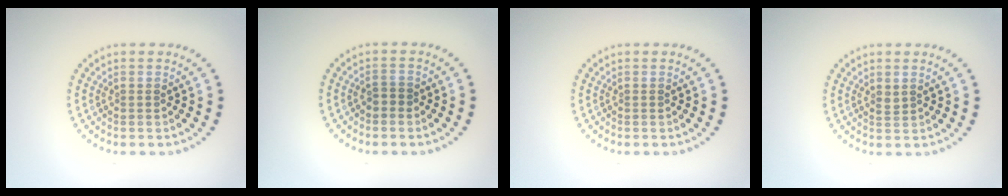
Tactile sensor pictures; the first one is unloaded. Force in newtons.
{"total": 0.9, "press": 0.9, "slide": 0.4}
{"total": 0.0}
{"total": 0.6, "press": 0.5, "slide": 0.3}